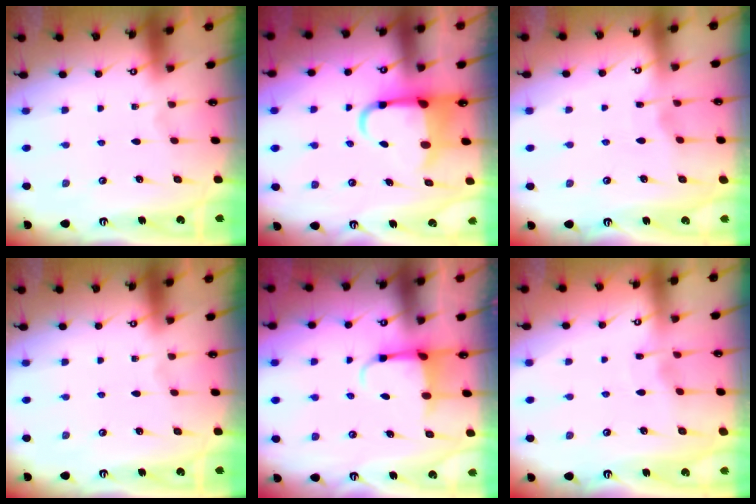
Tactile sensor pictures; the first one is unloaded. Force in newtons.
{"total": 6.5, "press": 6.3, "slide": 1.4}
{"total": 2.8, "press": 2.8, "slide": 0.4}
{"total": 0.0}
{"total": 3.8, "press": 3.7, "slide": 0.9}
{"total": 2.5, "press": 2.5, "slide": 0.3}